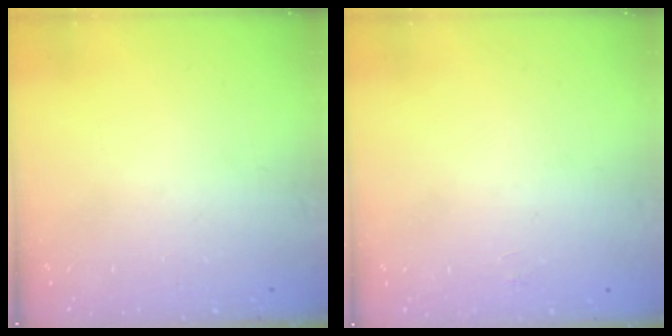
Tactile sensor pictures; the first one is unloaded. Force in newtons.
{"total": 2.3, "press": 2.3, "slide": 0.2}